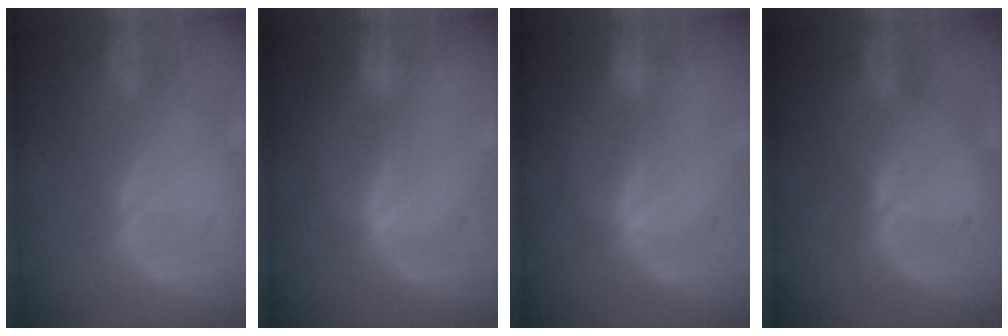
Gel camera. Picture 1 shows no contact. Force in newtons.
{"total": 1.3, "press": 0.9, "slide": 0.9}
{"total": 1.3, "press": 0.9, "slide": 0.9}
{"total": 2.3, "press": 1.8, "slide": 1.4}